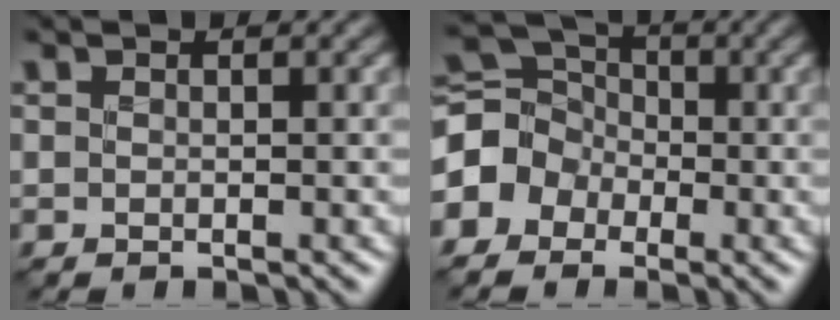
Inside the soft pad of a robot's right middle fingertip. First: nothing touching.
{"total": 4.4, "force": [-1.9, 3.7, 1.5], "torque": [-0.024, 0.006, -0.059]}